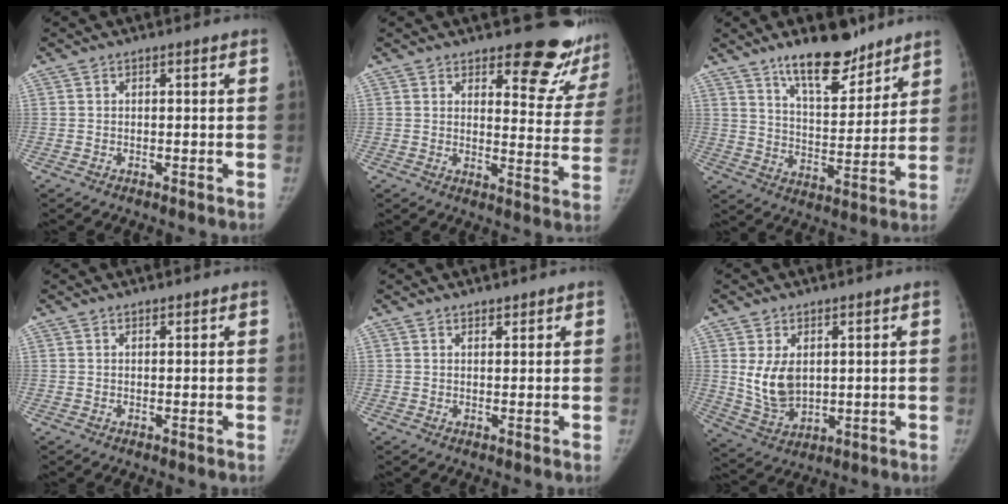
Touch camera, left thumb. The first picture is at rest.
{"total": 14.3, "force": [12.3, 4.9, 5.6], "torque": [-0.015, -0.108, 0.134]}
{"total": 13.8, "force": [10.4, 5.1, 7.6], "torque": [-0.088, -0.074, 0.174]}
{"total": 0.6, "force": [0.5, 0.2, 0.1], "torque": [-0.004, -0.004, 0.009]}
{"total": 1.5, "force": [1.3, 0.6, 0.4], "torque": [0.001, -0.008, 0.018]}
{"total": 8.3, "force": [1.8, 5.5, 5.9], "torque": [-0.094, -0.020, 0.053]}